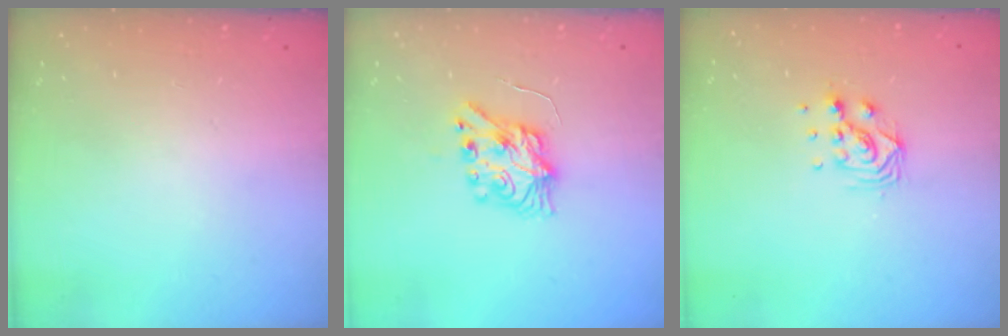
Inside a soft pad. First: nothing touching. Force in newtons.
{"total": 7.7, "press": 7.7, "slide": 0.8}
{"total": 7.8, "press": 7.8, "slide": 0.7}